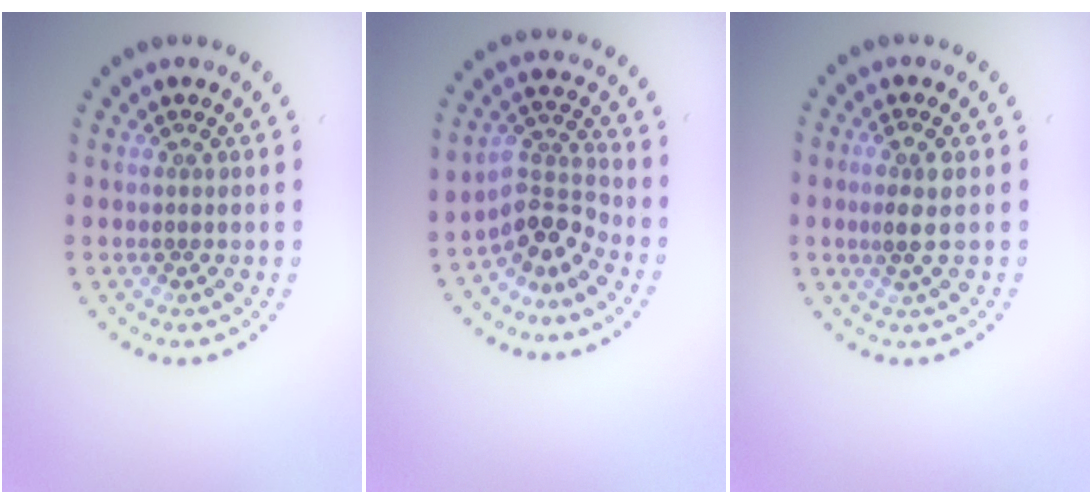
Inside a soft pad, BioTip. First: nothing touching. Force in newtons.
{"total": 3.6, "press": 2.5, "slide": 2.6}
{"total": 2.1, "press": 2.0, "slide": 0.9}